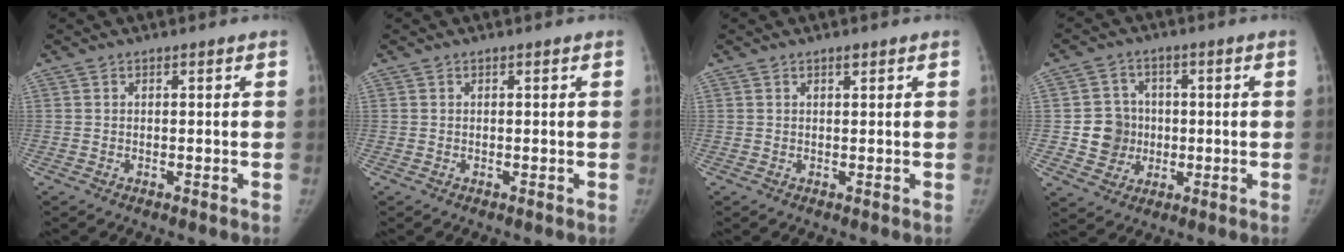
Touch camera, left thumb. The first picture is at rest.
{"total": 0.0}
{"total": 0.9, "force": [0.6, 0.3, 0.5], "torque": [-0.007, -0.003, 0.011]}
{"total": 7.7, "force": [-0.4, 7.3, 2.2], "torque": [-0.002, 0.011, -0.003]}